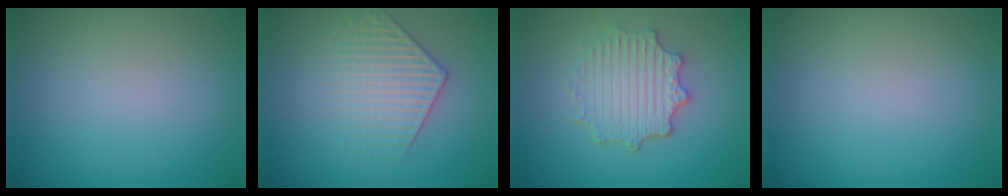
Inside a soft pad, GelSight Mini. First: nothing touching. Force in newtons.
{"total": 3.3, "press": 3.2, "slide": 1.0}
{"total": 4.2, "press": 3.5, "slide": 2.3}
{"total": 0.0}